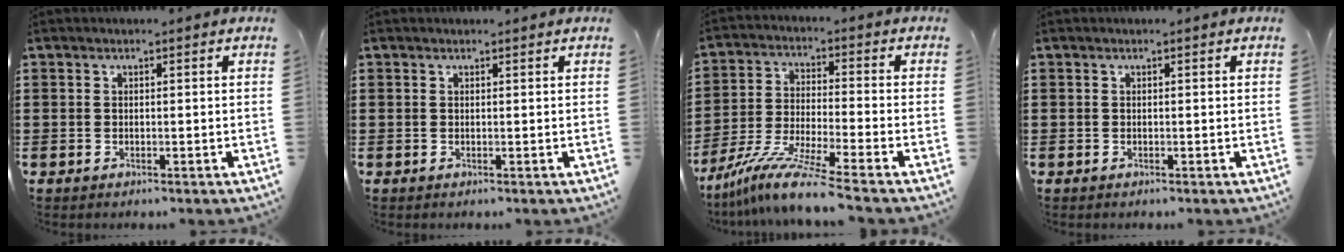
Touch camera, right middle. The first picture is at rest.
{"total": 0.0}
{"total": 9.8, "force": [-8.3, 0.0, 5.1], "torque": [-0.106, -0.003, -0.167]}
{"total": 0.0}